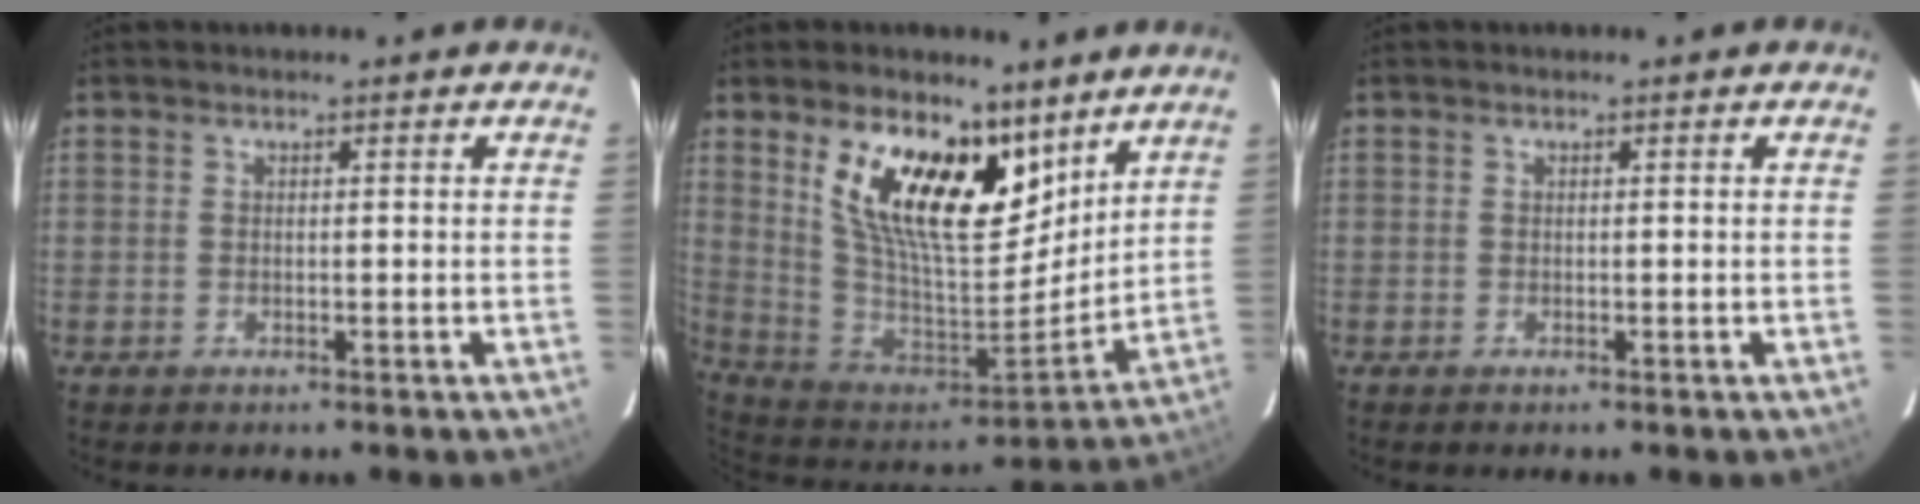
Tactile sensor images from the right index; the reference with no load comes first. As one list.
[{"total": 20.7, "force": [11.1, 9.9, 14.3], "torque": [-0.271, 0.001, 0.208]}, {"total": 0.0}]